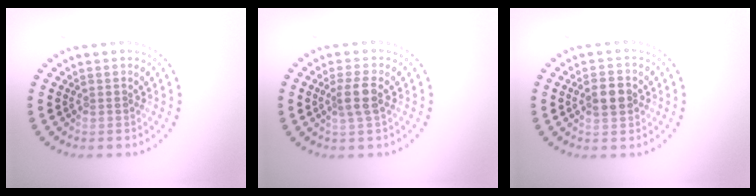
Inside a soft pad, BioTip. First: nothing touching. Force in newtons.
{"total": 2.3, "press": 2.1, "slide": 1.1}
{"total": 3.0, "press": 3.0, "slide": 0.1}